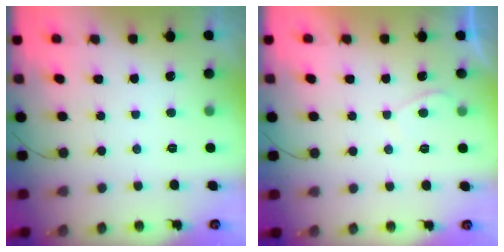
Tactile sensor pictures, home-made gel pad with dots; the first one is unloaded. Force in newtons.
{"total": 0.8, "press": 0.7, "slide": 0.5}